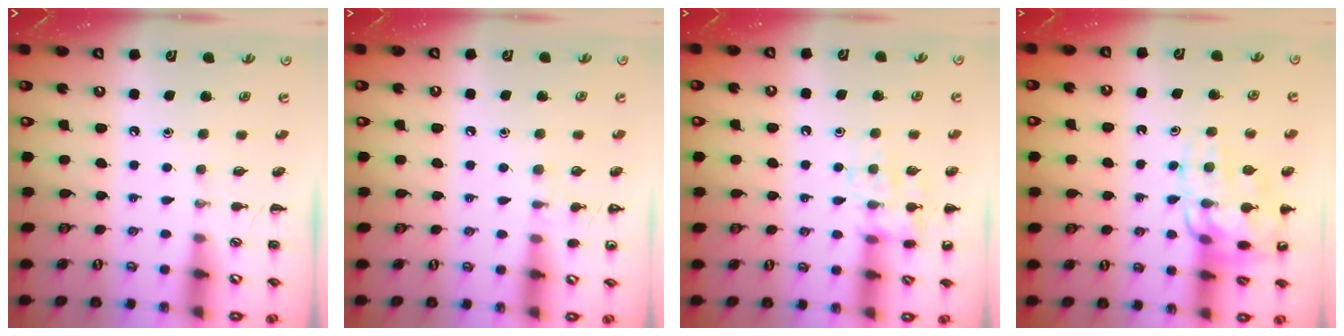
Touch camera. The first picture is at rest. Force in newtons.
{"total": 6.2, "press": 6.0, "slide": 1.9}
{"total": 11.6, "press": 11.5, "slide": 0.7}
{"total": 13.5, "press": 13.5, "slide": 1.2}